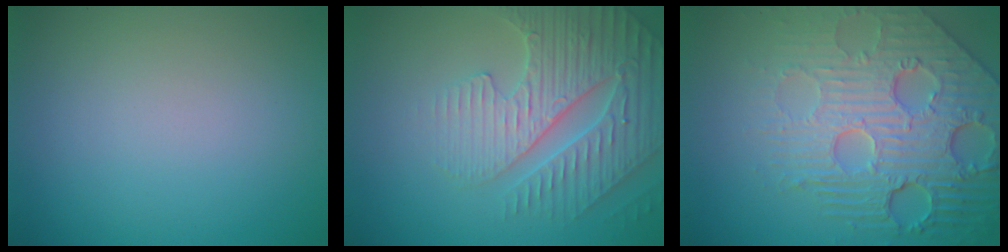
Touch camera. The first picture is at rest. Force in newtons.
{"total": 4.7, "press": 4.6, "slide": 1.1}
{"total": 8.6, "press": 5.9, "slide": 6.2}